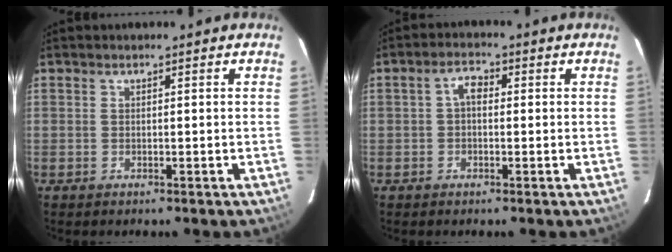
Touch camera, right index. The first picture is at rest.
{"total": 2.7, "force": [0.0, 1.8, 2.1], "torque": [-0.040, 0.012, 0.000]}